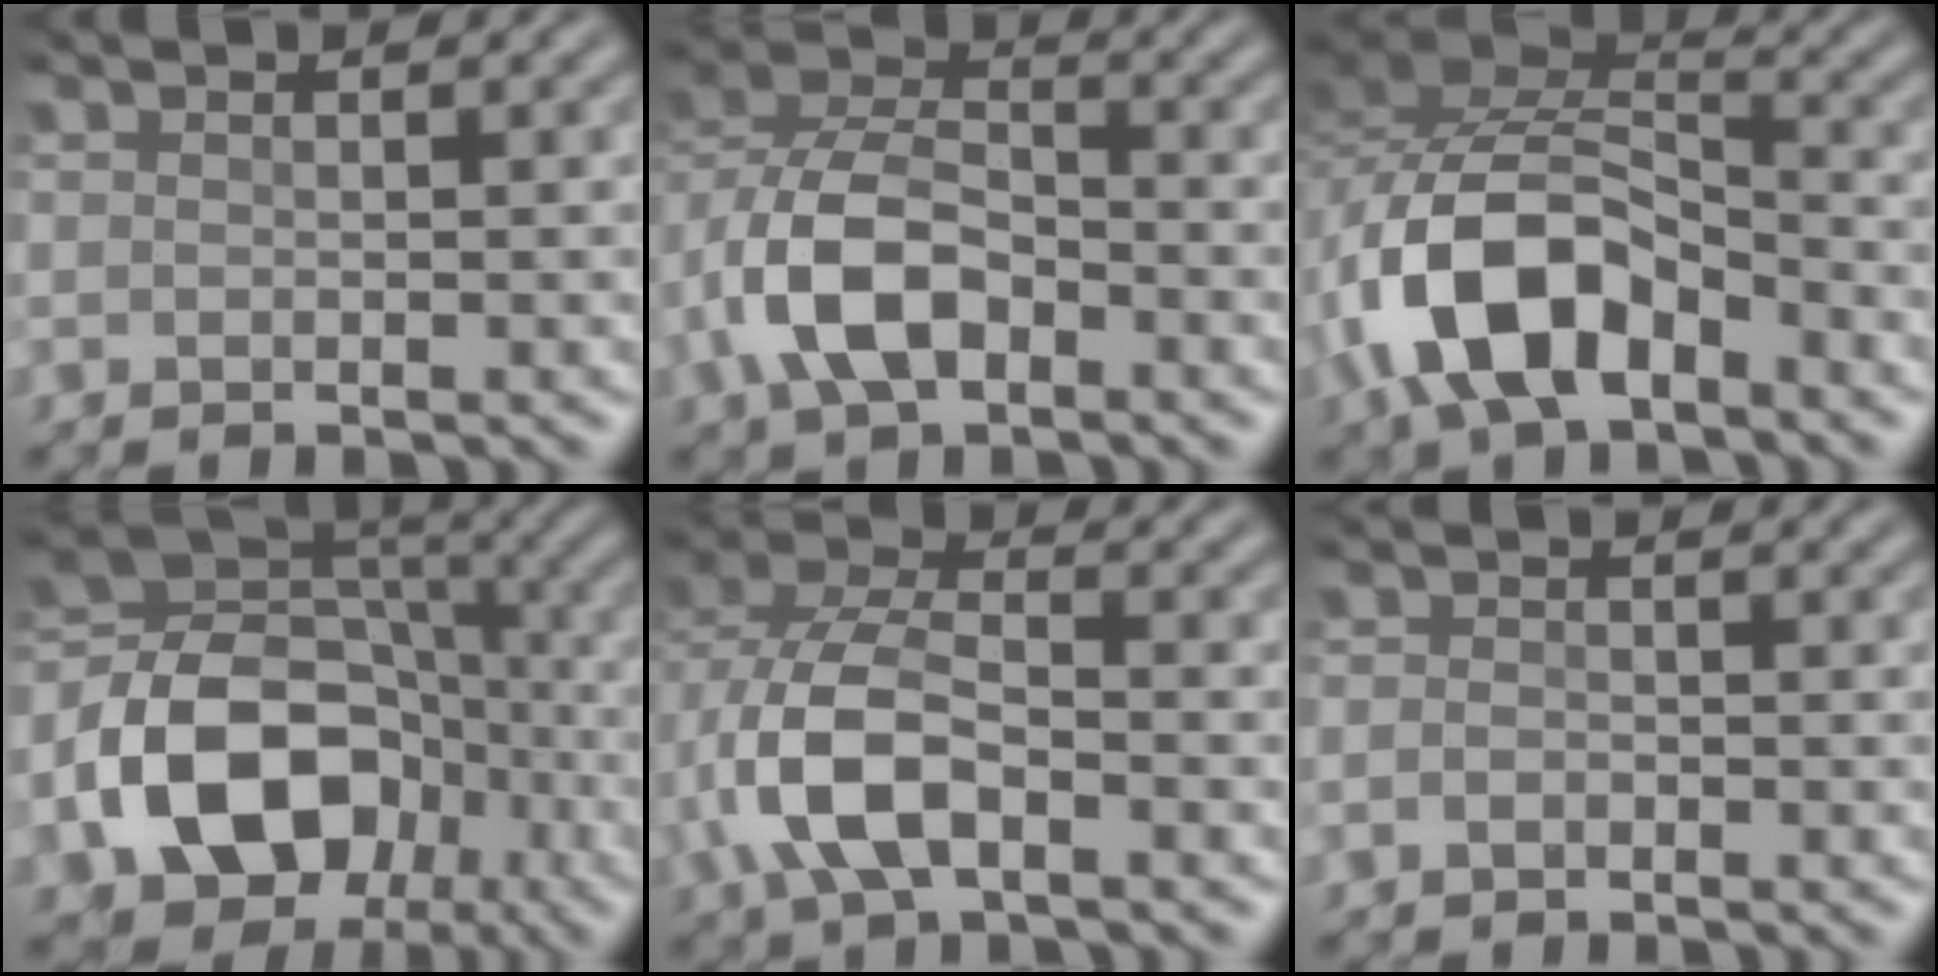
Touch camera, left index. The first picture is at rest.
{"total": 7.4, "force": [-2.8, 4.2, 5.4], "torque": [-0.116, 0.013, -0.058]}
{"total": 9.3, "force": [-4.4, 4.6, 6.8], "torque": [-0.141, 0.015, -0.087]}
{"total": 13.9, "force": [-4.7, 10.1, 8.3], "torque": [-0.170, -0.001, -0.080]}
{"total": 6.8, "force": [-1.9, 3.7, 5.4], "torque": [-0.125, 0.007, -0.040]}
{"total": 0.9, "force": [-0.6, 0.5, 0.5], "torque": [-0.011, 0.005, -0.014]}